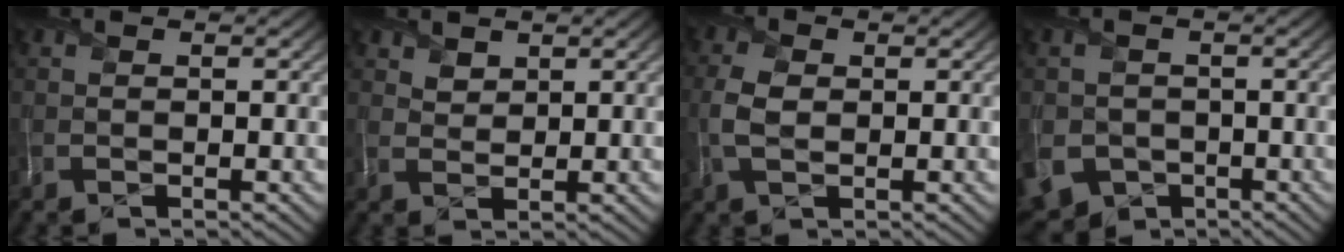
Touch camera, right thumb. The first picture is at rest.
{"total": 2.2, "force": [1.9, 1.0, 0.3], "torque": [-0.008, 0.003, 0.039]}
{"total": 3.9, "force": [0.2, 2.5, 2.9], "torque": [-0.080, 0.003, -0.001]}
{"total": 8.7, "force": [-3.6, 7.3, 3.2], "torque": [-0.076, -0.046, -0.067]}